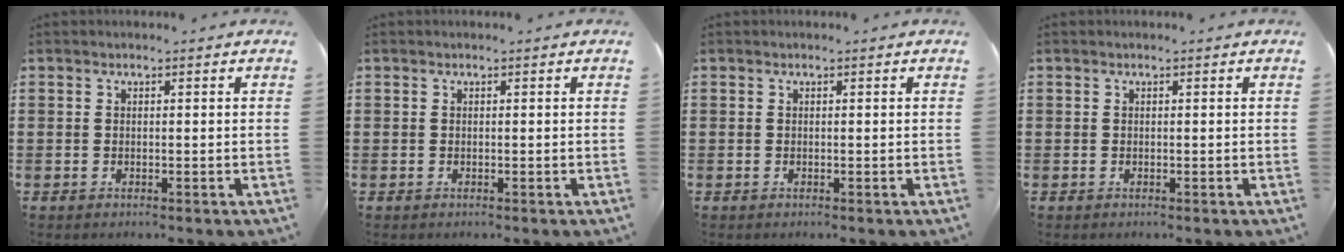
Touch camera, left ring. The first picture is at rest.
{"total": 0.0}
{"total": 0.0}
{"total": 0.0}